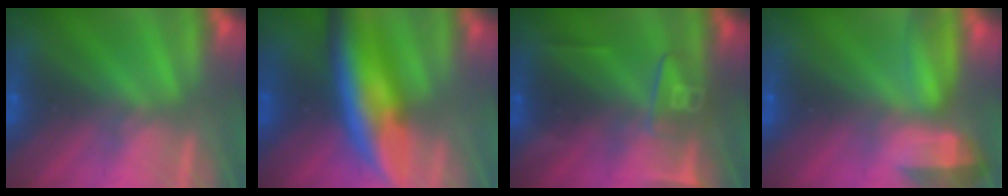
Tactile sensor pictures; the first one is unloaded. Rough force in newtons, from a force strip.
{"total": 5.7}
{"total": 2.5}
{"total": 7.2}